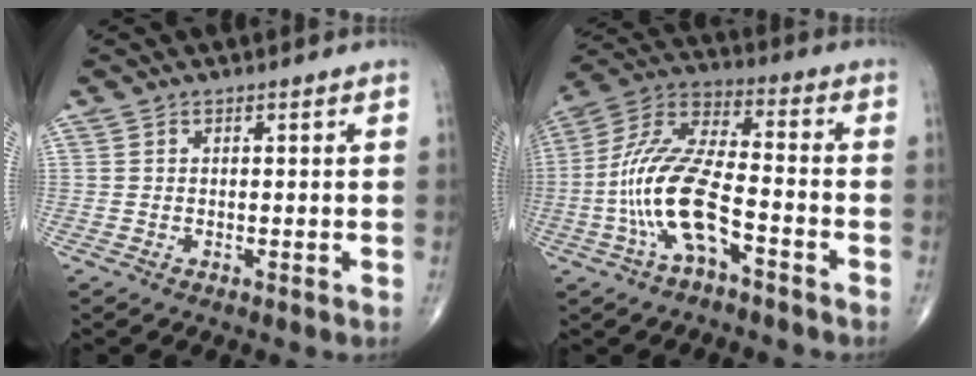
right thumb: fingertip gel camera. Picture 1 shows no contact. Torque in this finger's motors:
{"motor_torque": [2.63, 2.38, 1.15, -1.24, 0.64]}